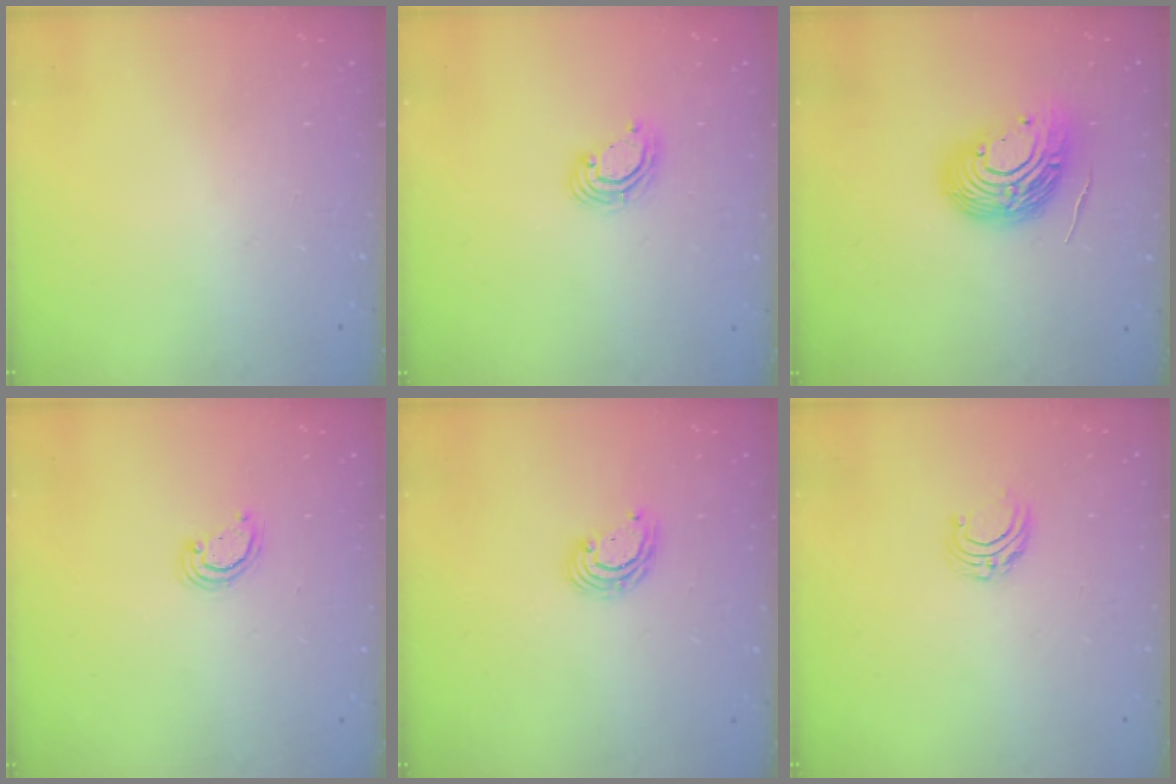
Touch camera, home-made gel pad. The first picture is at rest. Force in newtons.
{"total": 6.1, "press": 6.1, "slide": 0.5}
{"total": 13.7, "press": 13.6, "slide": 1.8}
{"total": 2.3, "press": 2.3, "slide": 0.3}
{"total": 4.9, "press": 4.9, "slide": 0.2}
{"total": 5.0, "press": 5.0, "slide": 0.4}